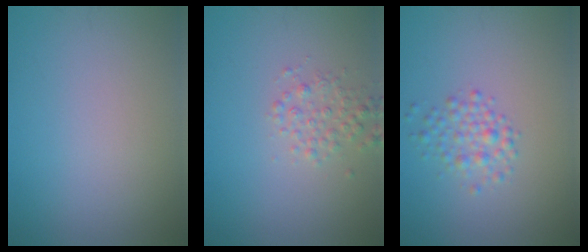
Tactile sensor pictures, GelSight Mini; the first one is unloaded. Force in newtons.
{"total": 2.0, "press": 2.0, "slide": 0.1}
{"total": 2.2, "press": 2.2, "slide": 0.1}